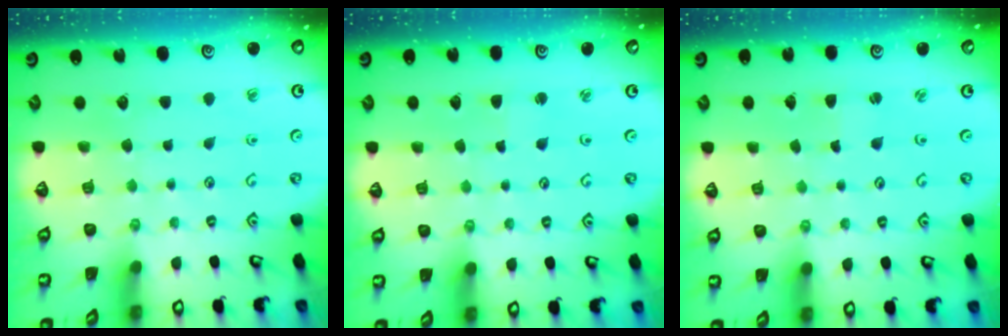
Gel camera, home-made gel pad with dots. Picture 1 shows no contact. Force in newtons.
{"total": 1.4, "press": 1.3, "slide": 0.3}
{"total": 1.1, "press": 1.1, "slide": 0.2}